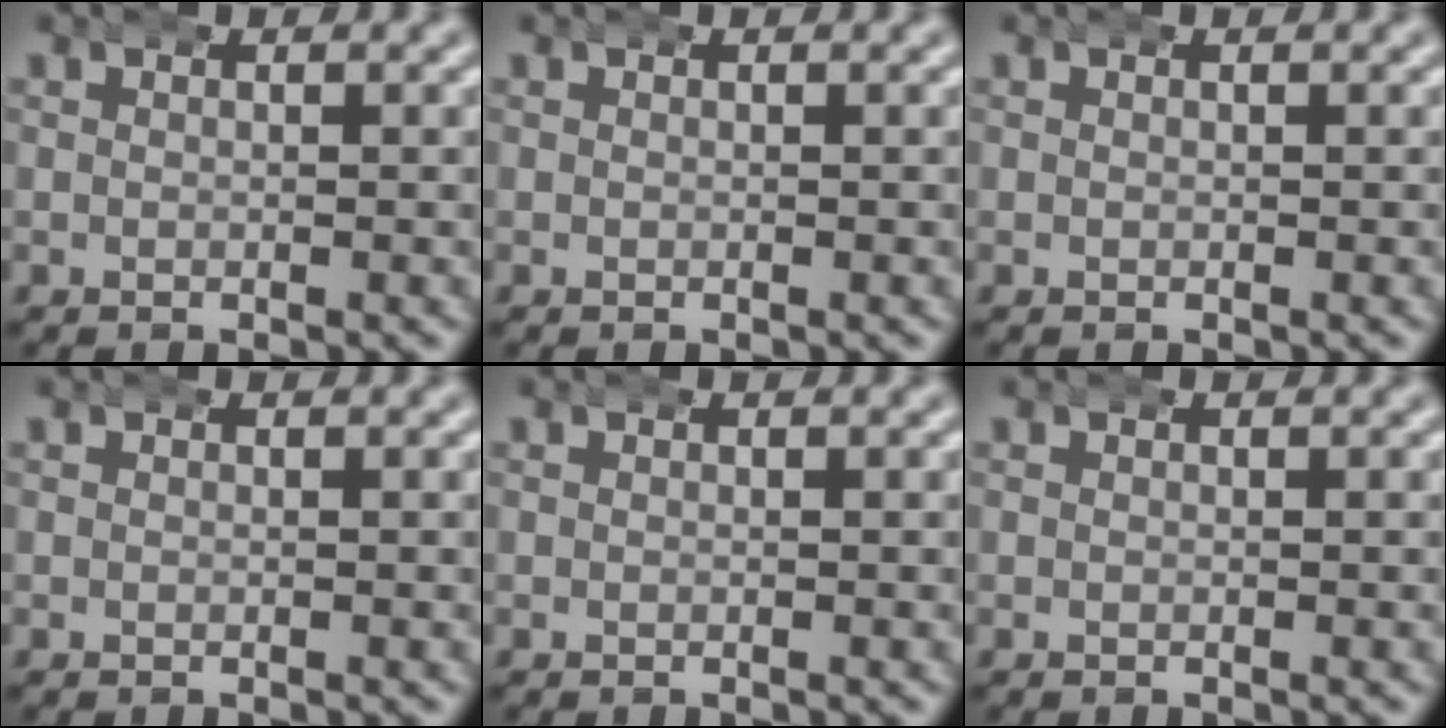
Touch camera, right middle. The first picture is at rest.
{"total": 0.0}
{"total": 0.0}
{"total": 0.0}
{"total": 0.0}
{"total": 0.0}